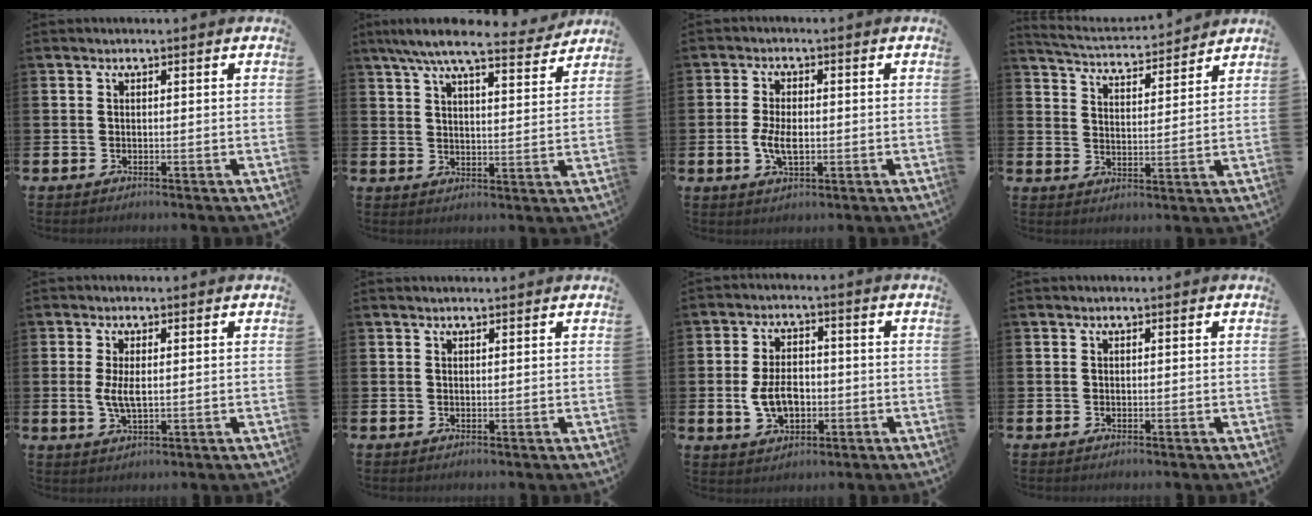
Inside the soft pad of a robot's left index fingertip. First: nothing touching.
{"total": 8.5, "force": [7.5, 1.2, 3.7], "torque": [-0.080, -0.035, 0.132]}
{"total": 4.3, "force": [-0.5, 2.2, 3.6], "torque": [-0.061, -0.001, -0.014]}
{"total": 4.2, "force": [4.2, 0.5, 0.1], "torque": [-0.024, -0.034, 0.070]}
{"total": 3.4, "force": [0.4, 1.3, 3.1], "torque": [-0.056, 0.003, 0.004]}
{"total": 0.5, "force": [0.5, 0.0, 0.1], "torque": [0.002, -0.001, 0.009]}
{"total": 5.8, "force": [-1.0, 3.8, 4.3], "torque": [-0.074, 0.003, -0.022]}
{"total": 0.0}